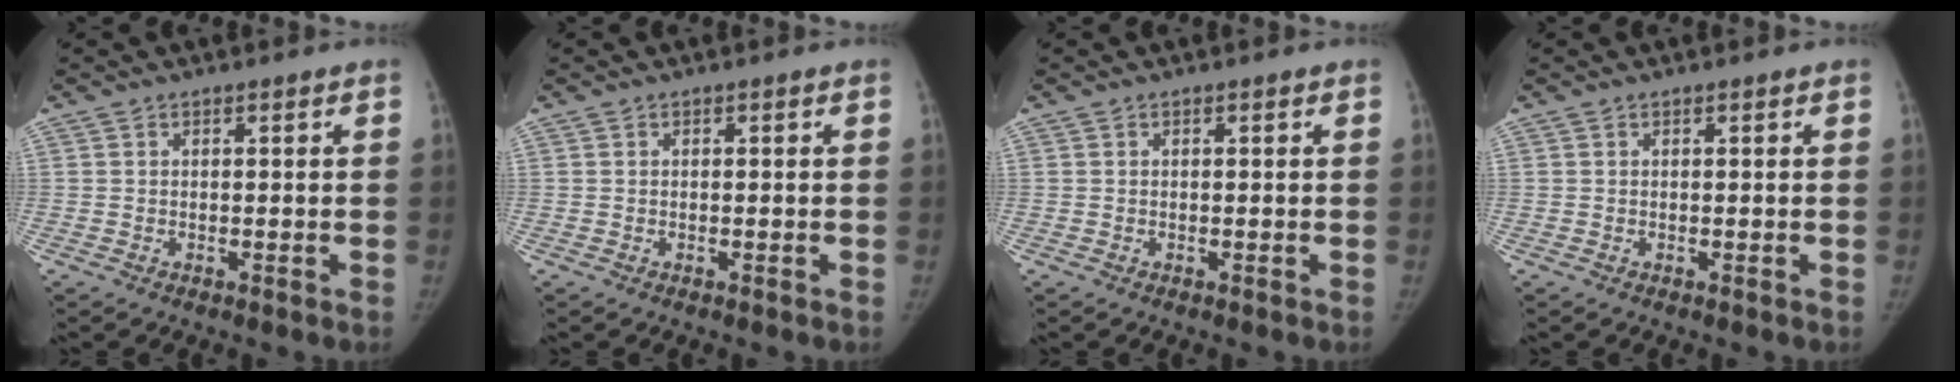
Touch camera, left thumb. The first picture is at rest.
{"total": 0.0}
{"total": 0.0}
{"total": 0.0}